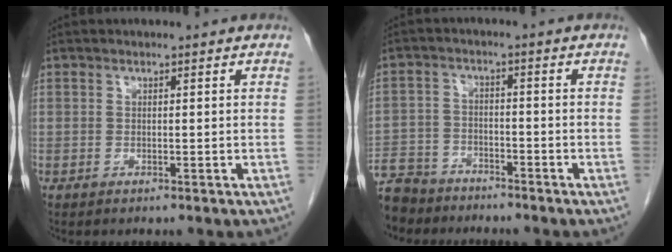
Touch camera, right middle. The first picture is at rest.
{"total": 10.3, "force": [-8.9, 4.8, 2.0], "torque": [-0.056, -0.001, -0.156]}